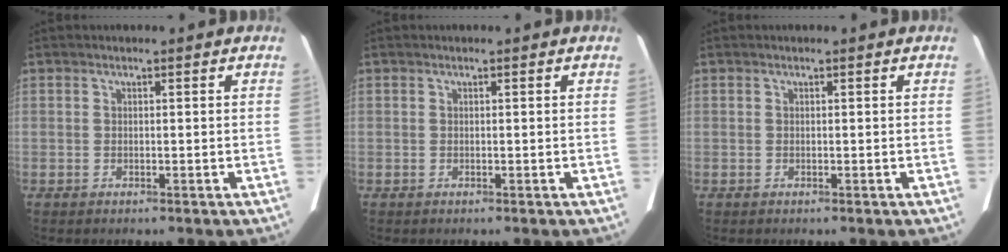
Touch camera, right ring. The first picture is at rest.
{"total": 0.0}
{"total": 0.0}